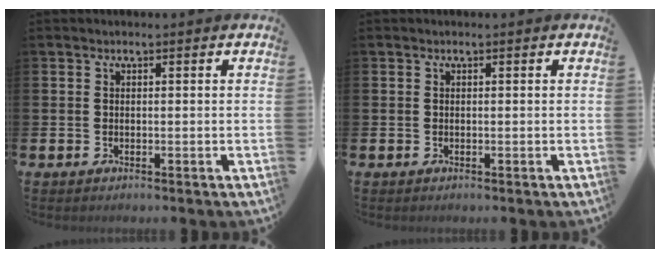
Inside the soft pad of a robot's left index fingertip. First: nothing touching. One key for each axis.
{"total": 0.0}